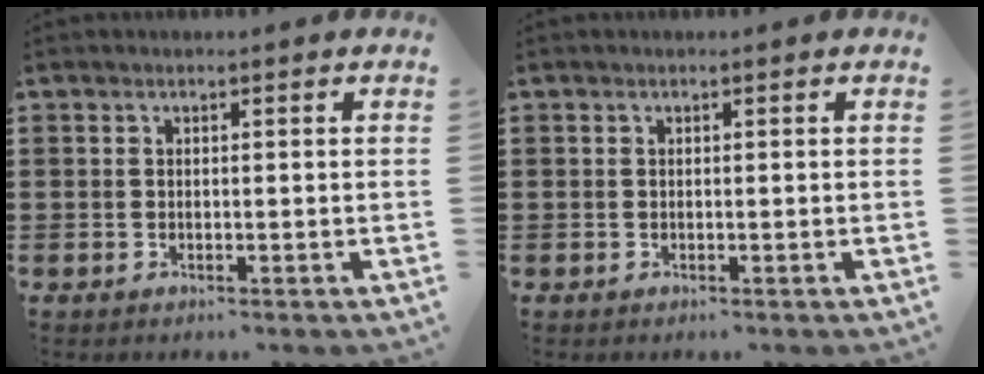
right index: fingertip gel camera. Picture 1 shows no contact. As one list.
[{"total": 0.0}]